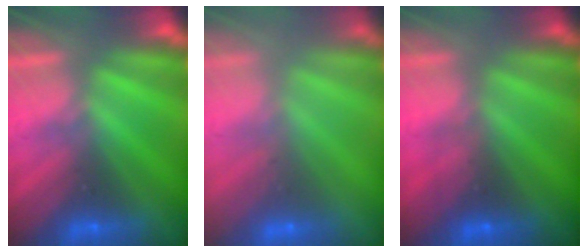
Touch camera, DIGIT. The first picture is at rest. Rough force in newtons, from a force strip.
{"total": 2.4}
{"total": 4.8}